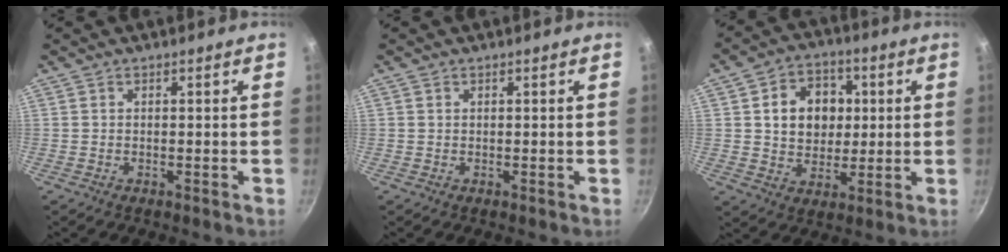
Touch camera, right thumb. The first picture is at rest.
{"total": 0.0}
{"total": 11.8, "force": [2.0, 9.6, 6.6], "torque": [-0.070, 0.004, 0.031]}